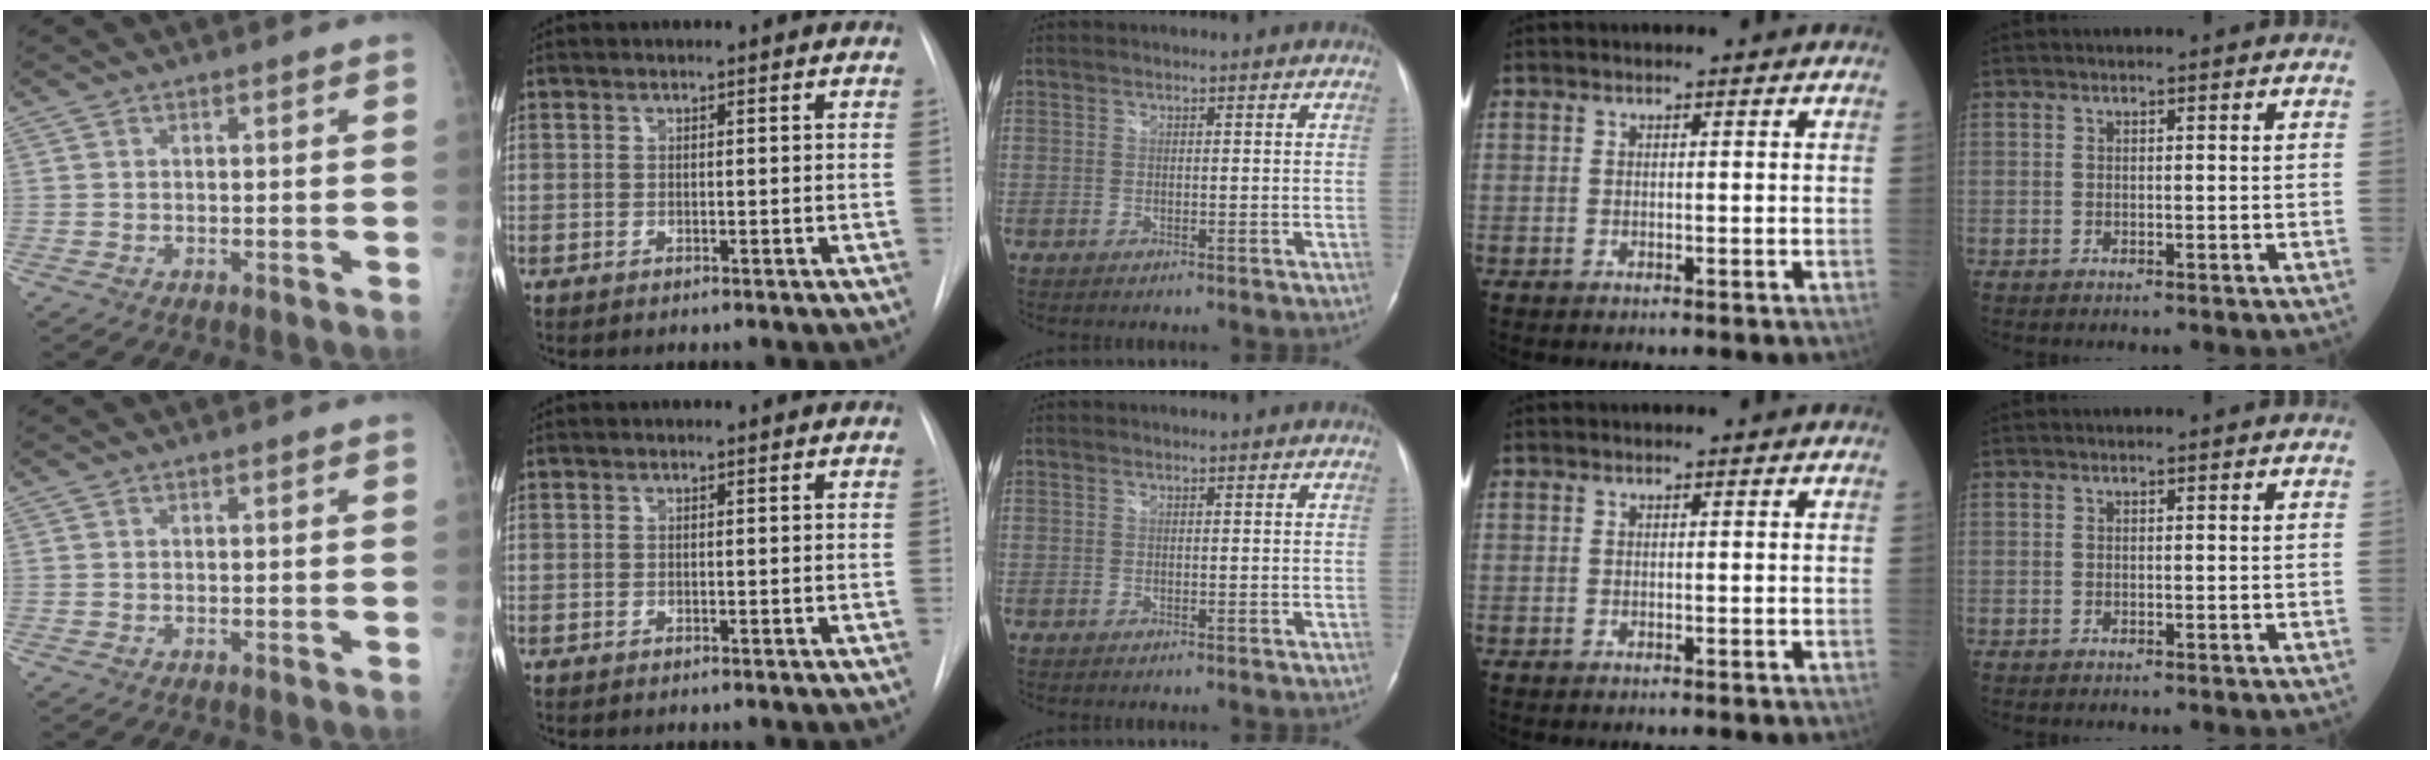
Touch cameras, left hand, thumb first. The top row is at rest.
{}